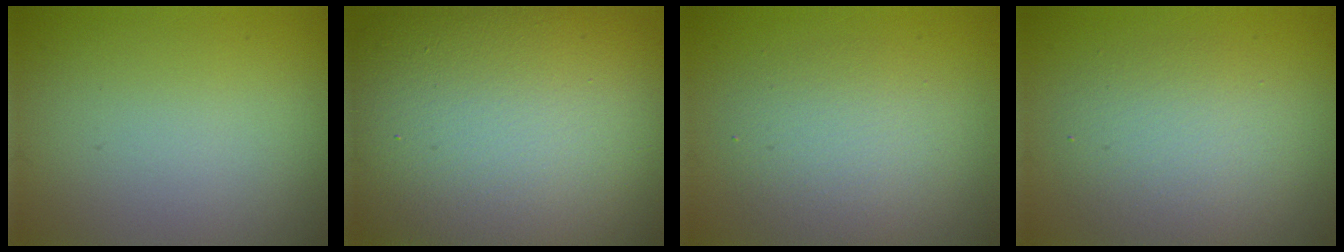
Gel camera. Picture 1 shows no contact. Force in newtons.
{"total": 19.8, "press": 19.7, "slide": 1.1}
{"total": 3.7, "press": 3.7, "slide": 0.2}
{"total": 4.2, "press": 4.2, "slide": 0.1}